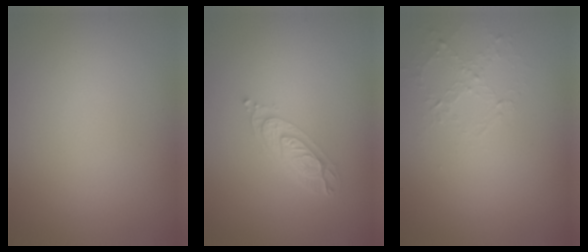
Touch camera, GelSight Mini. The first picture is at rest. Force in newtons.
{"total": 3.3, "press": 2.6, "slide": 2.1}
{"total": 1.0, "press": 0.4, "slide": 0.9}